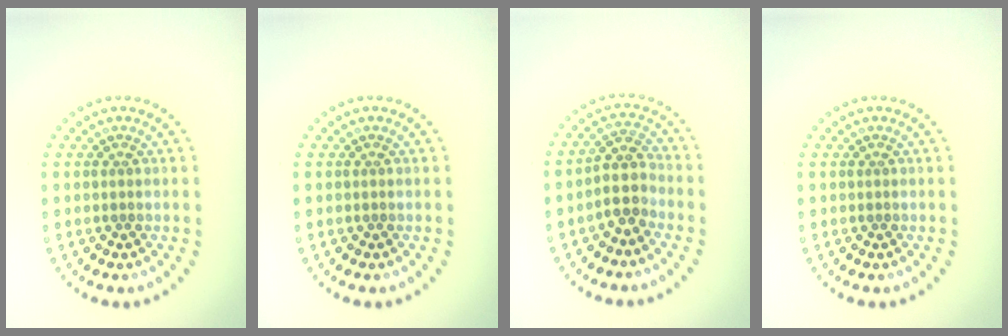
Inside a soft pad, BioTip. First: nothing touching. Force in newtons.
{"total": 0.0}
{"total": 2.7, "press": 2.2, "slide": 1.6}
{"total": 0.0}